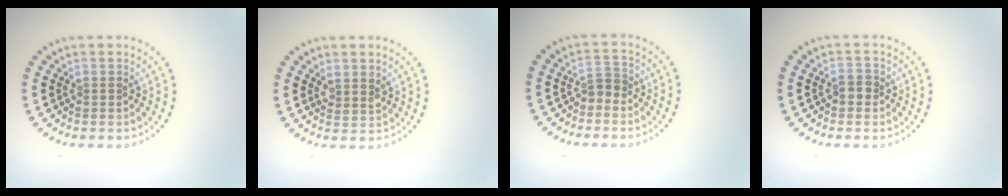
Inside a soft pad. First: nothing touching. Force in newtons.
{"total": 1.6, "press": 1.4, "slide": 0.8}
{"total": 1.3, "press": 1.0, "slide": 0.7}
{"total": 1.3, "press": 1.3, "slide": 0.3}